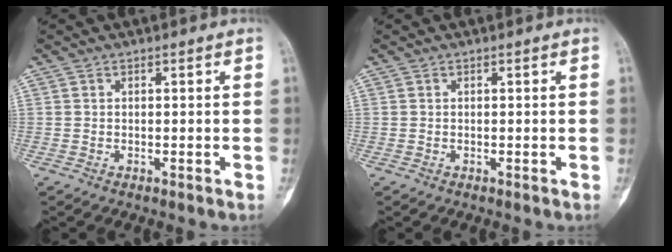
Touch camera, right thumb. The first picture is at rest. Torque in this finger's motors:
{"motor_torque": [0.04, 0.04, 0.00, 0.00, 0.01]}